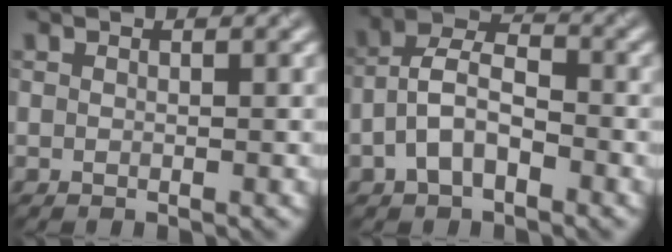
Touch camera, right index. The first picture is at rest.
{"total": 3.9, "force": [-1.5, 2.2, 2.8], "torque": [-0.059, 0.021, -0.040]}